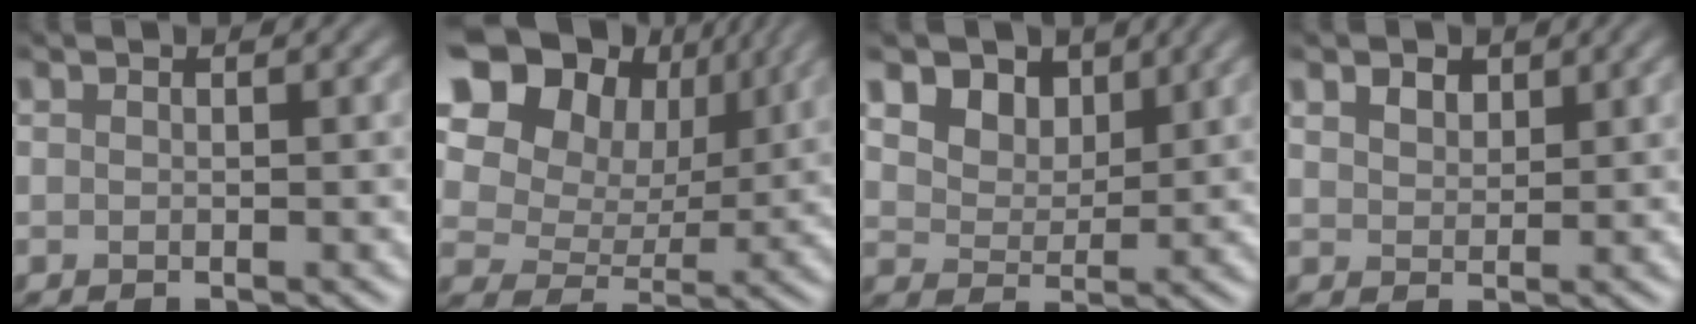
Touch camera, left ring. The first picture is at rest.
{"total": 14.0, "force": [6.6, 9.8, 7.5], "torque": [-0.175, 0.045, 0.105]}
{"total": 8.3, "force": [4.7, 5.7, 3.9], "torque": [-0.081, 0.016, 0.073]}
{"total": 2.1, "force": [1.5, 1.1, 0.9], "torque": [-0.027, 0.006, 0.025]}